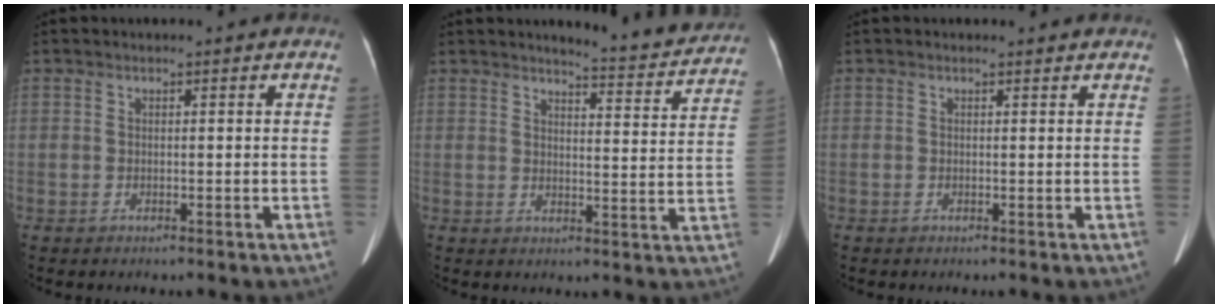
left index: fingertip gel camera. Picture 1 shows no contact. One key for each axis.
{"total": 9.6, "fx": 9.3, "fy": 0.8, "fz": 2.5, "tx": -0.028, "ty": -0.023, "tz": 0.104}
{"total": 0.6, "fx": 0.5, "fy": 0.4, "fz": 0.0, "tx": -0.007, "ty": 0.005, "tz": 0.005}